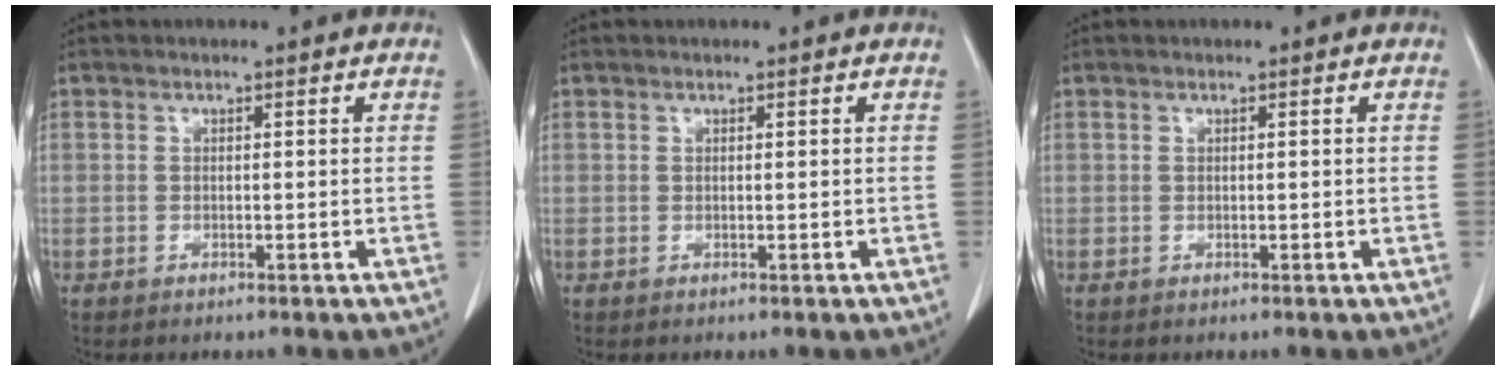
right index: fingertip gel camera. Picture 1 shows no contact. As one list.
[{"total": 0.0}, {"total": 0.0}]